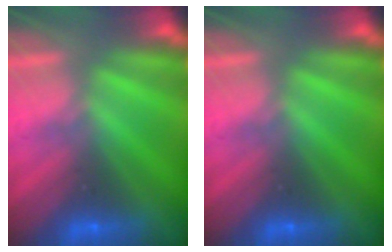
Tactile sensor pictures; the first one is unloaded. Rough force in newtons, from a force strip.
{"total": 0.0}